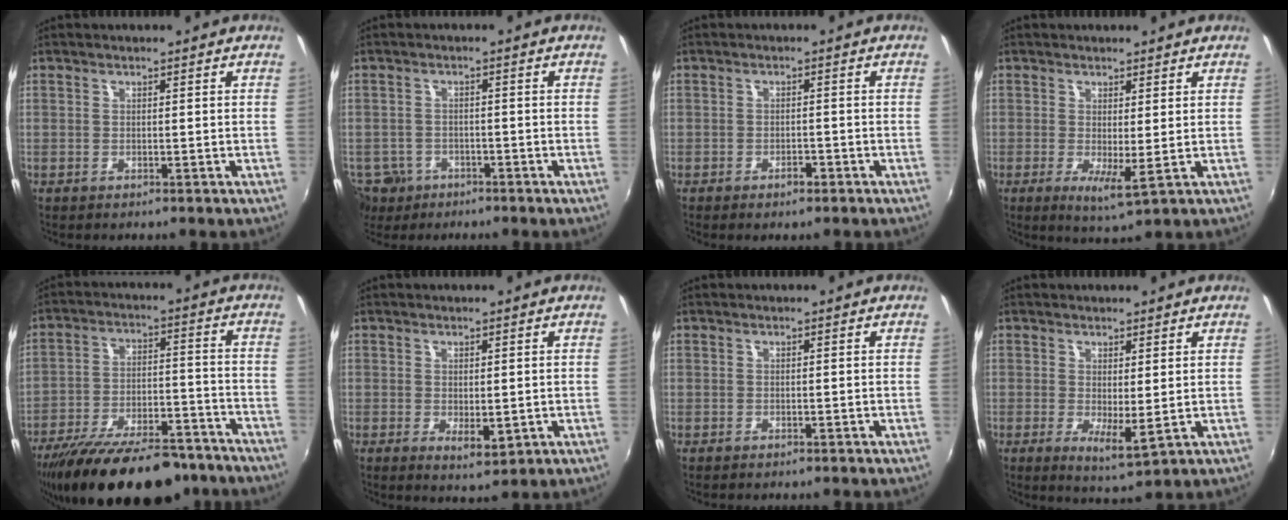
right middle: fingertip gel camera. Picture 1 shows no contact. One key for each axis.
{"total": 6.8, "fx": -4.0, "fy": 5.1, "fz": 2.1, "tx": -0.064, "ty": -0.006, "tz": -0.064}
{"total": 2.1, "fx": -1.5, "fy": 0.8, "fz": 1.2, "tx": -0.023, "ty": 0.000, "tz": -0.022}
{"total": 2.7, "fx": -0.6, "fy": 0.1, "fz": 2.7, "tx": -0.052, "ty": -0.010, "tz": -0.008}
{"total": 24.4, "fx": -19.7, "fy": 7.8, "fz": 12.0, "tx": -0.219, "ty": -0.020, "tz": -0.282}
{"total": 3.2, "fx": -0.4, "fy": 1.5, "fz": 2.8, "tx": -0.045, "ty": -0.010, "tz": -0.002}
{"total": 0.6, "fx": -0.6, "fy": 0.1, "fz": 0.2, "tx": -0.005, "ty": -0.004, "tz": -0.009}
{"total": 4.4, "fx": 0.0, "fy": 0.9, "fz": 4.3, "tx": -0.070, "ty": -0.013, "tz": 0.005}